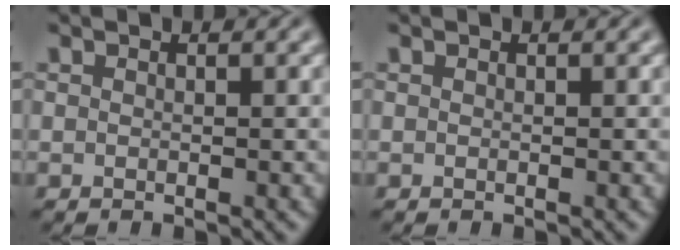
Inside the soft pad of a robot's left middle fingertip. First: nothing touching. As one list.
[{"total": 0.0}]